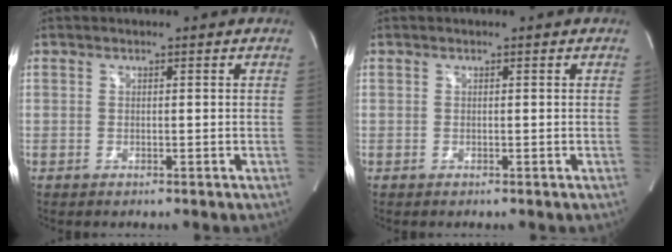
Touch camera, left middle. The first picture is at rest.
{"total": 0.0}